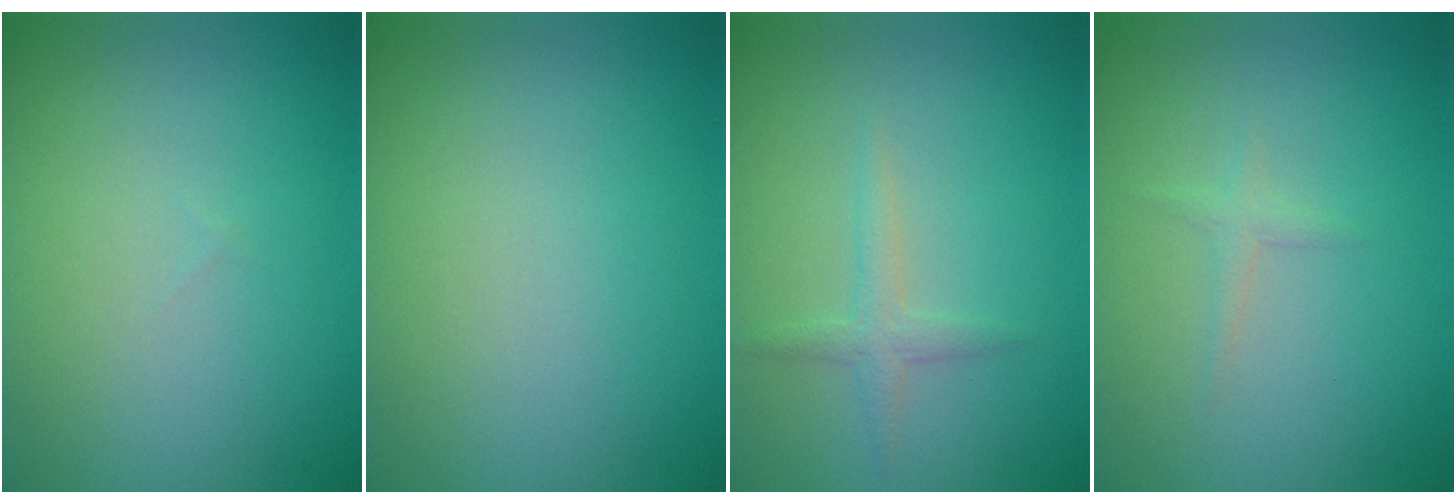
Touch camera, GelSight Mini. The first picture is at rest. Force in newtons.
{"total": 0.0}
{"total": 1.5, "press": 1.5, "slide": 0.1}
{"total": 0.9, "press": 0.8, "slide": 0.0}